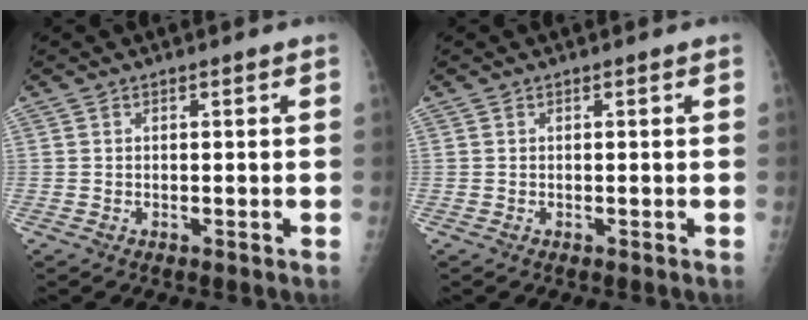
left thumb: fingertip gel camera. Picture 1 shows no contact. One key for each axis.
{"total": 0.0}